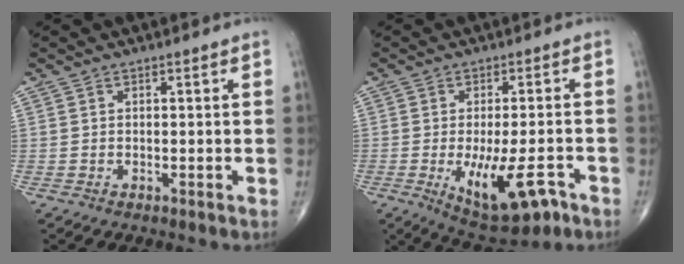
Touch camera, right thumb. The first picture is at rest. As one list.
[{"total": 12.3, "force": [-4.7, 4.8, 10.3], "torque": [-0.155, 0.005, -0.060]}]